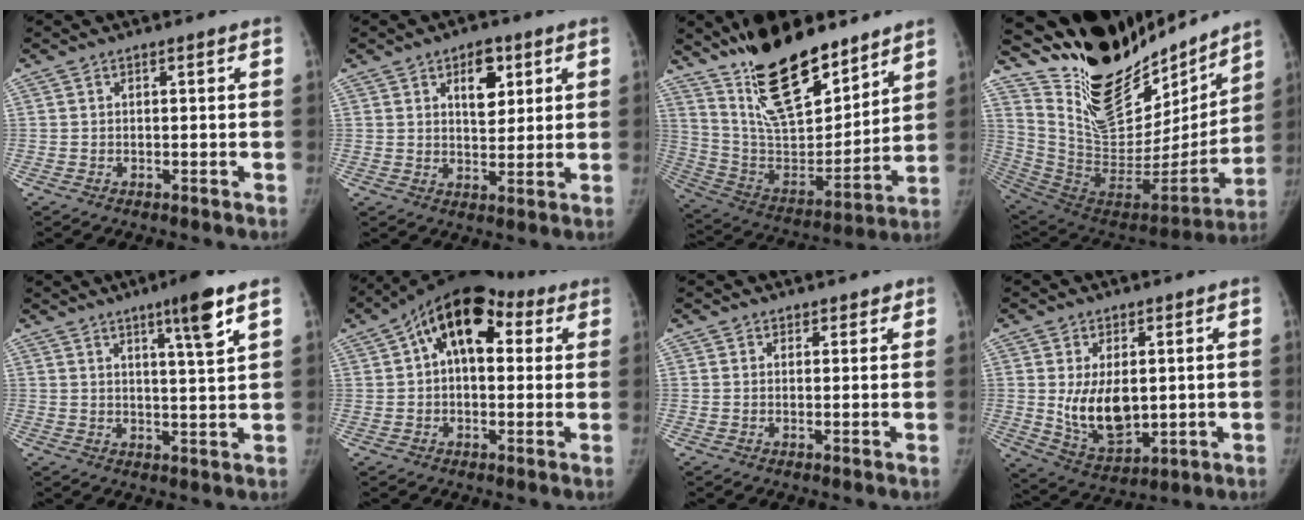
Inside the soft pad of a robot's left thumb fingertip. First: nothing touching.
{"total": 6.7, "force": [3.2, 3.9, 4.5], "torque": [-0.036, -0.017, 0.047]}
{"total": 24.2, "force": [17.3, 9.5, 13.9], "torque": [-0.193, -0.098, 0.305]}
{"total": 31.2, "force": [24.8, 12.6, 14.3], "torque": [-0.211, -0.123, 0.408]}
{"total": 8.0, "force": [4.6, 0.1, 6.5], "torque": [-0.101, -0.026, 0.071]}
{"total": 15.0, "force": [4.8, 8.8, 11.1], "torque": [-0.137, 0.029, 0.063]}
{"total": 1.9, "force": [1.5, 1.1, 0.1], "torque": [0.027, -0.008, 0.013]}
{"total": 10.4, "force": [0.9, 6.6, 8.0], "torque": [-0.106, -0.023, 0.037]}